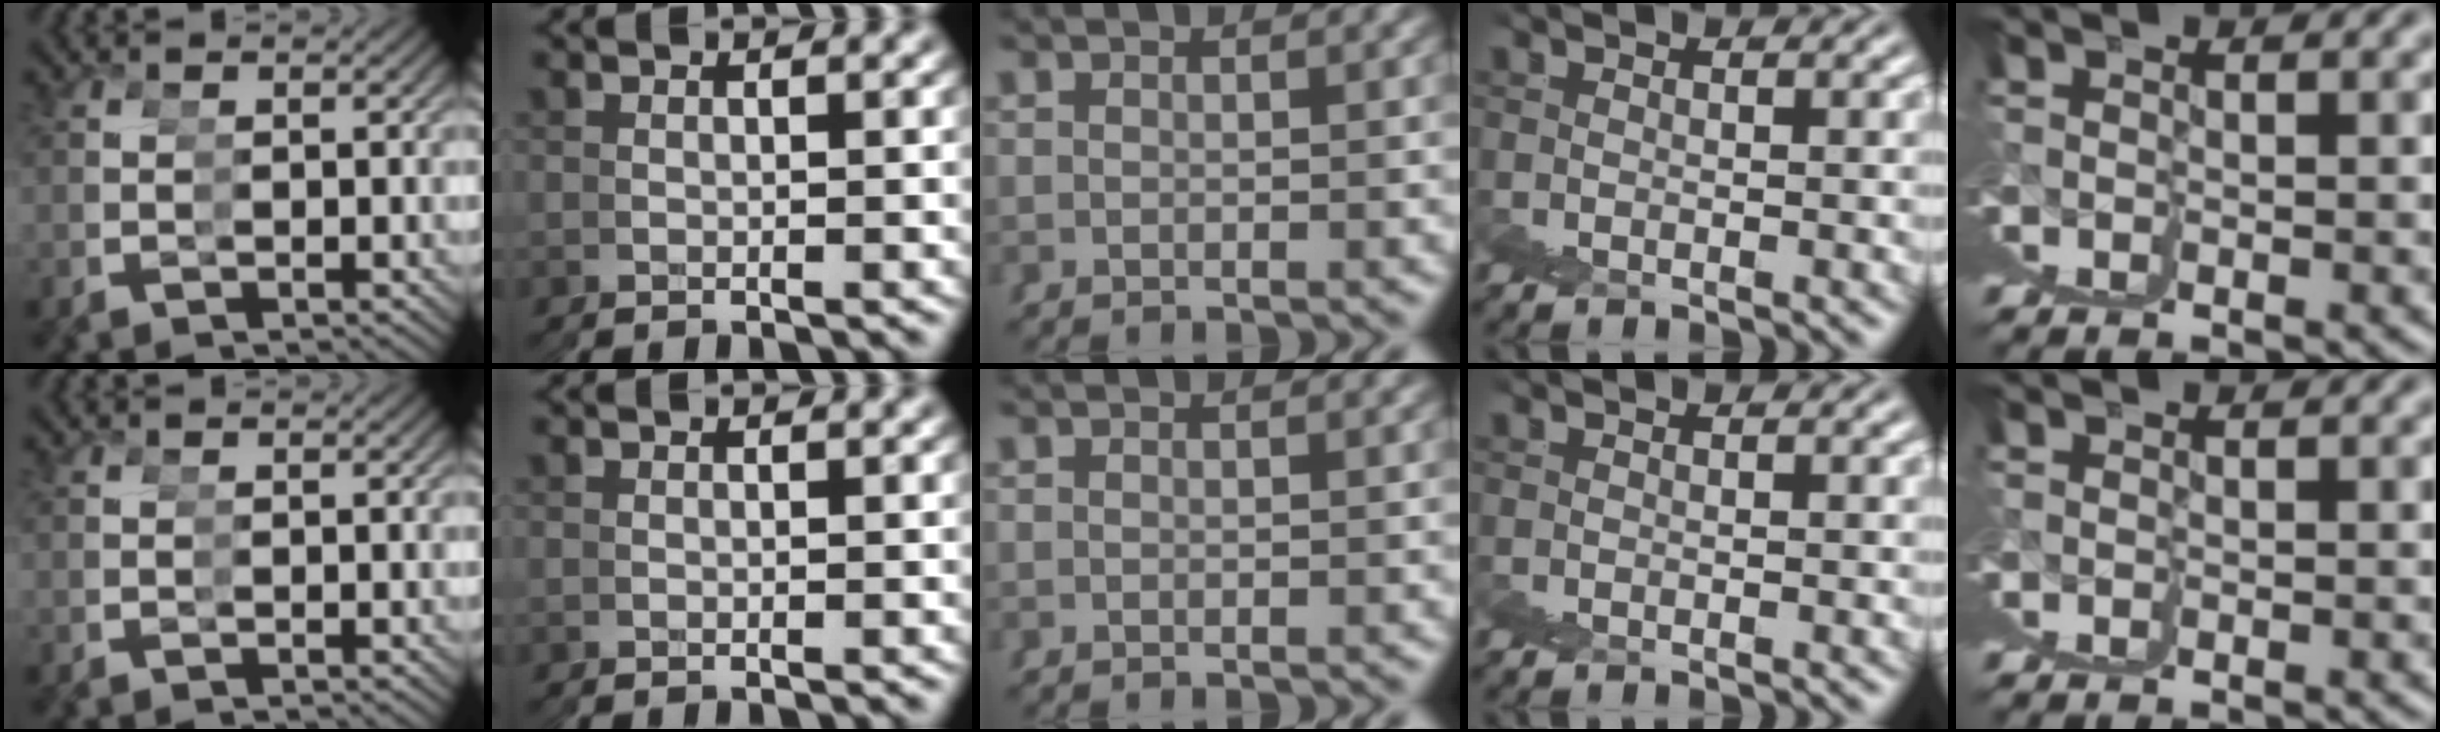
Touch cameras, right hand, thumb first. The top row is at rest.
{}